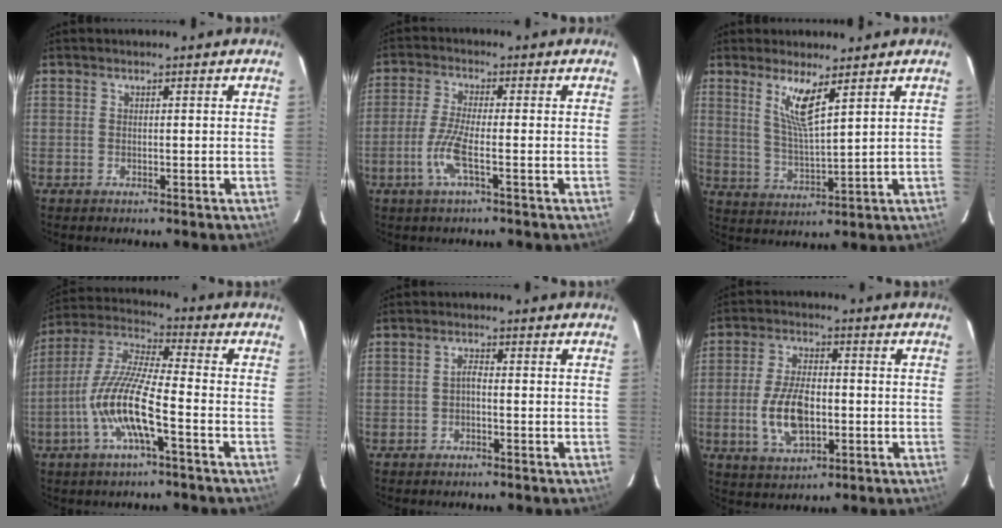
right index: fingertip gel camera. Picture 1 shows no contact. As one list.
[{"total": 6.1, "force": [-2.4, 0.3, 5.6], "torque": [-0.124, -0.006, -0.048]}, {"total": 6.6, "force": [3.7, 0.8, 5.4], "torque": [-0.106, -0.011, 0.074]}, {"total": 12.5, "force": [-4.7, 1.8, 11.4], "torque": [-0.236, -0.002, -0.094]}, {"total": 1.3, "force": [-0.7, 0.3, 1.0], "torque": [-0.020, 0.006, -0.015]}, {"total": 10.5, "force": [-2.1, 5.3, 8.8], "torque": [-0.178, -0.003, -0.033]}]